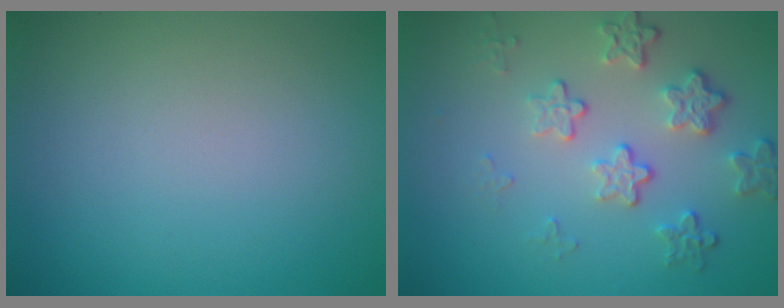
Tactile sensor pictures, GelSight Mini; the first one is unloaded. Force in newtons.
{"total": 4.0, "press": 3.1, "slide": 2.5}